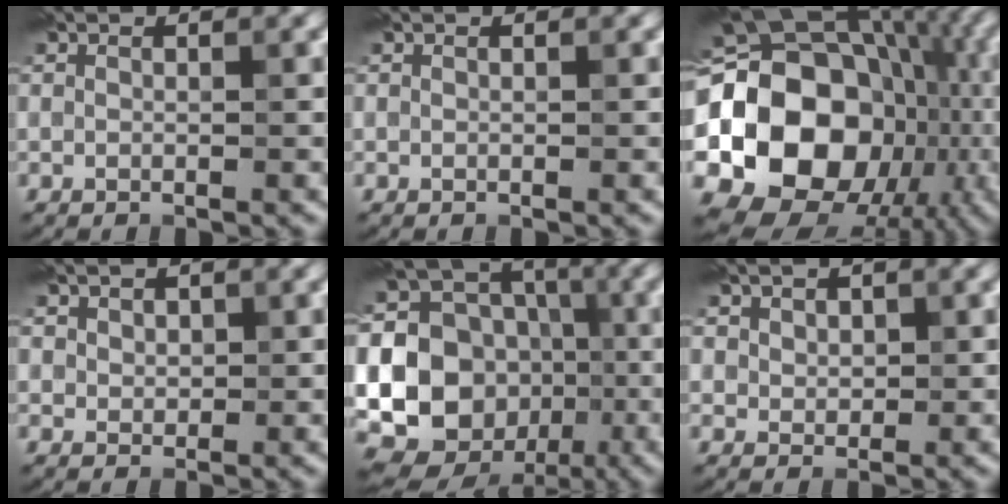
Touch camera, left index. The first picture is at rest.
{"total": 0.0}
{"total": 21.0, "force": [-2.1, 17.3, 11.7], "torque": [-0.207, -0.019, -0.052]}
{"total": 1.5, "force": [0.9, 1.2, 0.4], "torque": [-0.009, -0.005, 0.020]}
{"total": 20.7, "force": [-1.8, 19.0, 8.2], "torque": [-0.189, 0.012, -0.067]}
{"total": 2.1, "force": [1.3, 1.5, 0.7], "torque": [-0.019, -0.003, 0.027]}